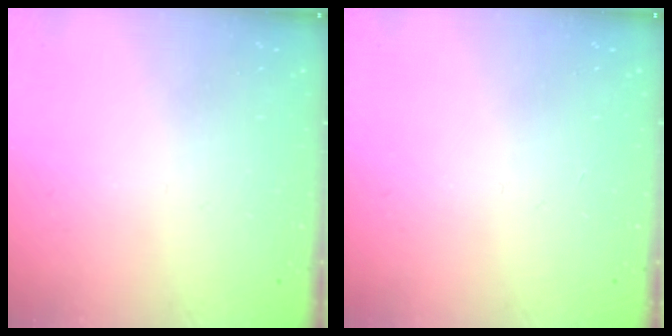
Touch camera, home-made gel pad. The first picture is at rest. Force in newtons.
{"total": 0.0}